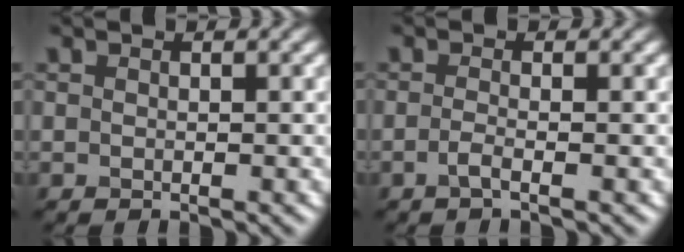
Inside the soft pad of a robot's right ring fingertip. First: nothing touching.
{"total": 1.2, "force": [-0.7, 0.0, 1.0], "torque": [-0.026, -0.001, -0.015]}